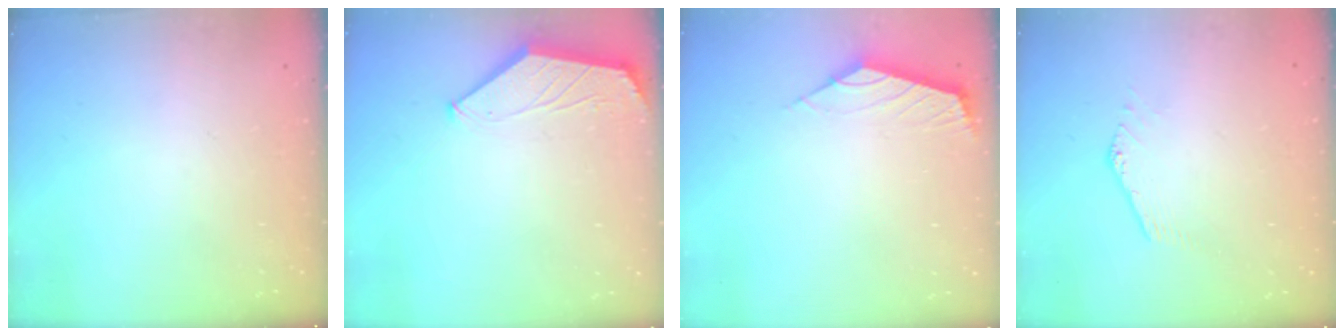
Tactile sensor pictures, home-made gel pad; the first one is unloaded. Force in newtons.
{"total": 1.7, "press": 1.6, "slide": 0.3}
{"total": 2.3, "press": 2.3, "slide": 0.6}
{"total": 0.0}